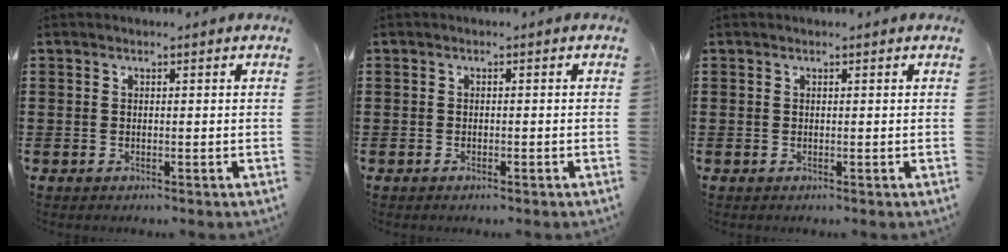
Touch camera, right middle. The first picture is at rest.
{"total": 0.6, "force": [-0.4, 0.2, 0.3], "torque": [-0.010, -0.003, -0.008]}
{"total": 0.0}